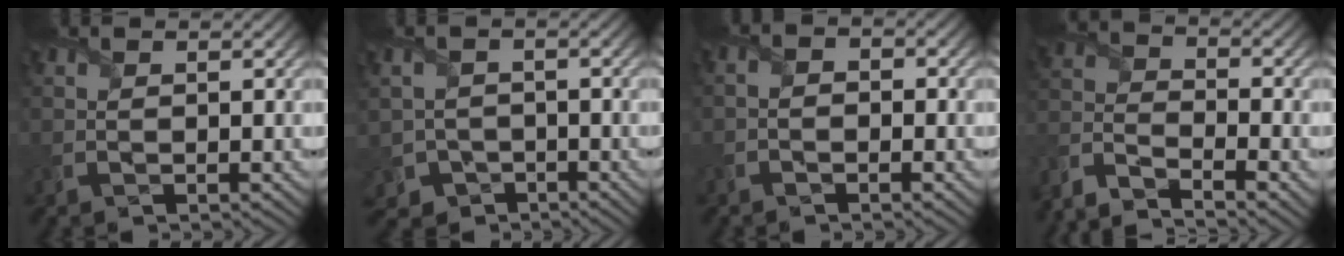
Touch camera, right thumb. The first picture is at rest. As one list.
[{"total": 5.5, "force": [-2.9, 4.6, 0.9], "torque": [-0.036, -0.017, -0.060]}, {"total": 1.7, "force": [-1.0, 1.2, 0.8], "torque": [-0.002, 0.004, -0.028]}, {"total": 9.0, "force": [-7.5, 2.4, 4.4], "torque": [-0.108, -0.019, -0.161]}]